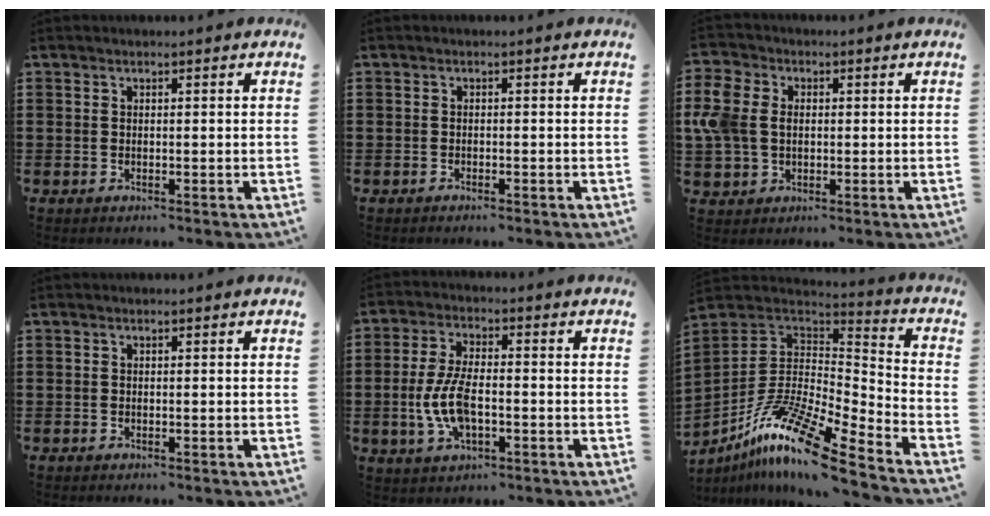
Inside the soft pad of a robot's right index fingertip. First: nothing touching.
{"total": 0.5, "force": [-0.5, 0.1, 0.1], "torque": [-0.003, 0.000, -0.010]}
{"total": 6.1, "force": [0.3, 5.0, 3.6], "torque": [-0.116, 0.003, -0.005]}
{"total": 0.0}
{"total": 8.7, "force": [-1.8, 4.2, 7.4], "torque": [-0.169, -0.001, -0.037]}
{"total": 14.3, "force": [-9.6, 2.2, 10.3], "torque": [-0.205, 0.013, -0.186]}